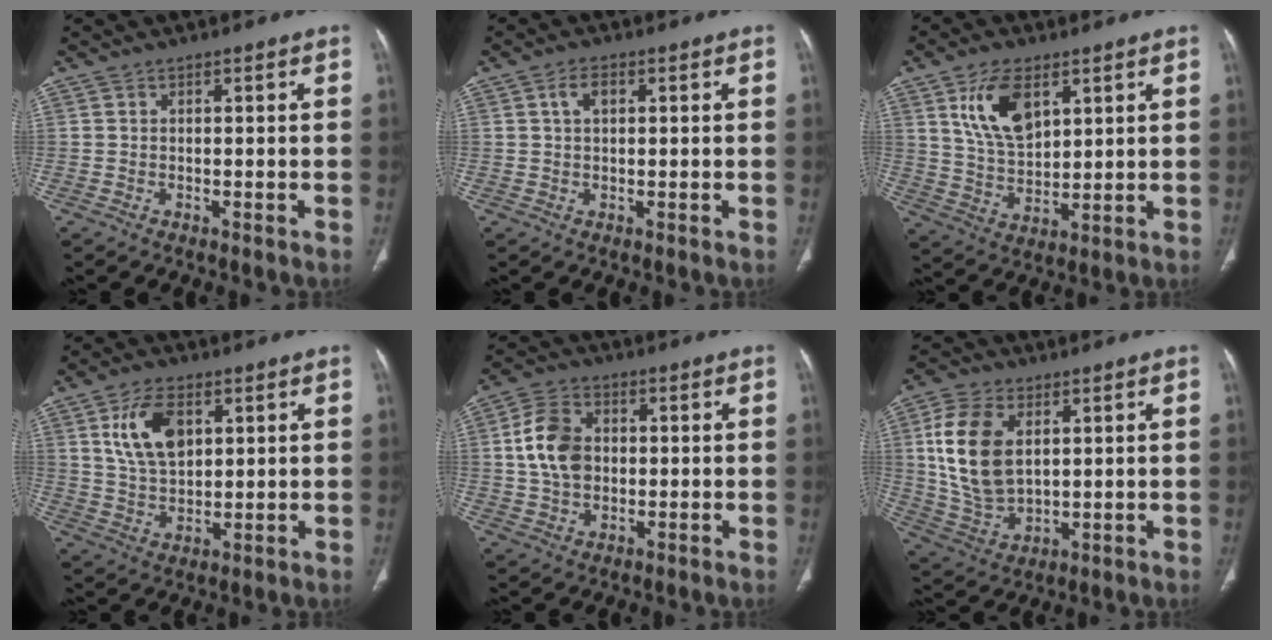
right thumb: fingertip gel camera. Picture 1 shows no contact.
{"total": 2.9, "force": [0.9, 1.8, 2.2], "torque": [-0.035, 0.010, 0.017]}
{"total": 11.3, "force": [5.1, 6.1, 8.0], "torque": [-0.131, -0.022, 0.105]}
{"total": 10.3, "force": [3.7, 6.0, 7.5], "torque": [-0.127, -0.011, 0.074]}
{"total": 9.9, "force": [0.8, 7.3, 6.7], "torque": [-0.108, 0.013, 0.013]}
{"total": 14.8, "force": [3.5, 9.3, 11.0], "torque": [-0.206, -0.009, 0.076]}